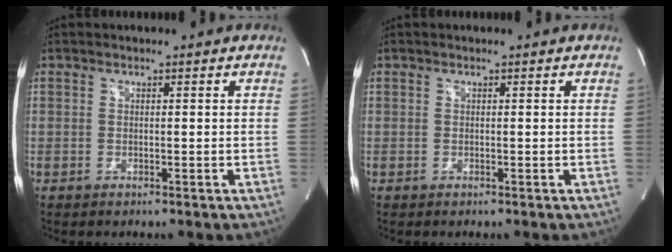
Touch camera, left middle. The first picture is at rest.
{"total": 0.0}